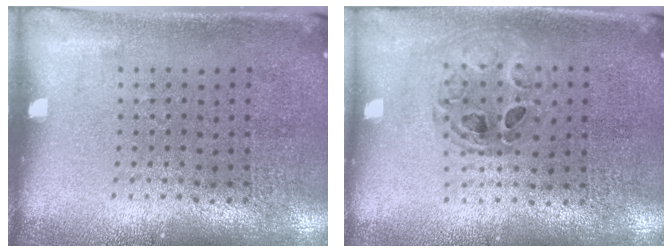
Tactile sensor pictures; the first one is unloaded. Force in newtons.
{"total": 0.8, "press": 0.8, "slide": 0.1}